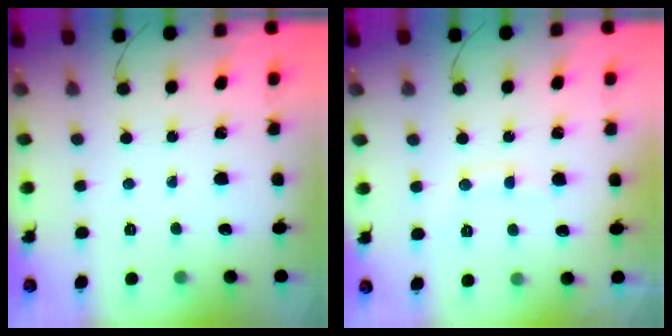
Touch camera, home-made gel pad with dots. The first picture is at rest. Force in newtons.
{"total": 7.9, "press": 7.9, "slide": 1.0}